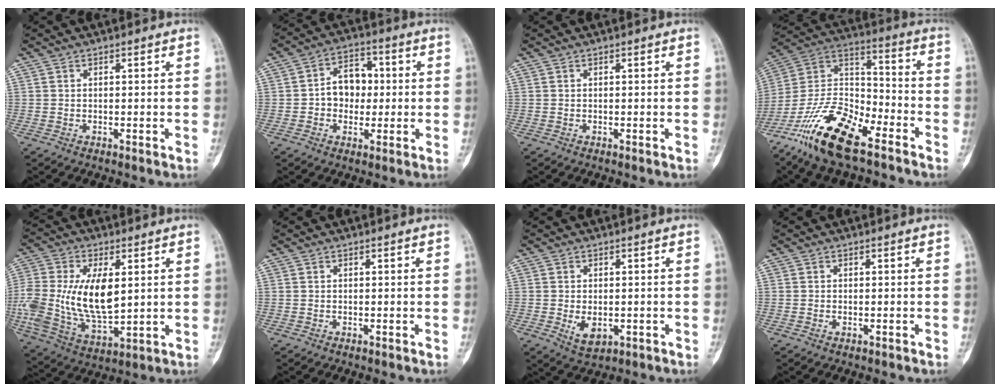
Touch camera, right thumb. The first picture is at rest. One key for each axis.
{"total": 8.5, "fx": 0.0, "fy": 6.6, "fz": 5.3, "tx": -0.048, "ty": 0.022, "tz": -0.008}
{"total": 0.0}
{"total": 19.6, "fx": -12.9, "fy": 7.6, "fz": 12.6, "tx": -0.240, "ty": 0.074, "tz": -0.240}
{"total": 19.3, "fx": 1.8, "fy": 10.3, "fz": 16.2, "tx": -0.341, "ty": -0.020, "tz": 0.043}
{"total": 0.0}
{"total": 4.5, "fx": -1.0, "fy": 2.9, "fz": 3.3, "tx": -0.046, "ty": -0.005, "tz": -0.005}
{"total": 0.6, "fx": -0.2, "fy": 0.3, "fz": 0.4, "tx": -0.009, "ty": 0.002, "tz": -0.002}